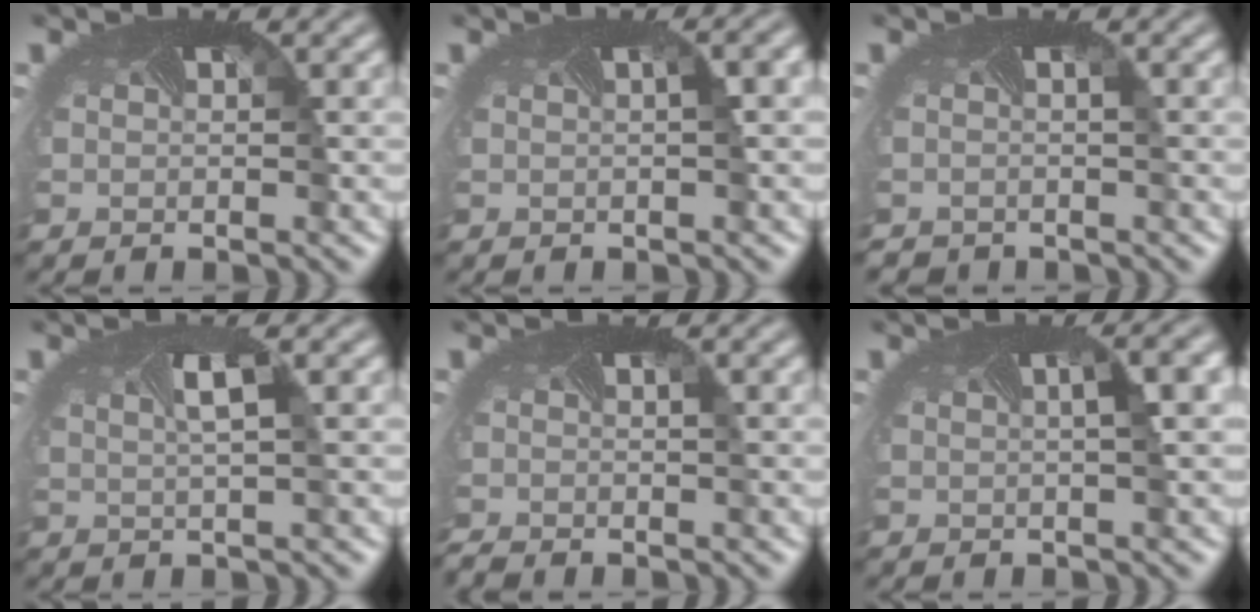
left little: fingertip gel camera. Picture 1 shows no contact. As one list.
[{"total": 3.6, "force": [0.9, 1.3, 3.3], "torque": [-0.017, 0.027, -0.001]}, {"total": 1.6, "force": [-1.4, 0.7, 0.4], "torque": [0.007, -0.010, -0.019]}, {"total": 1.7, "force": [0.3, 0.0, 1.6], "torque": [-0.027, 0.000, 0.005]}, {"total": 1.5, "force": [-1.3, 0.0, 0.8], "torque": [-0.017, -0.011, -0.025]}, {"total": 4.2, "force": [1.0, 1.1, 3.9], "torque": [-0.023, 0.018, 0.007]}]